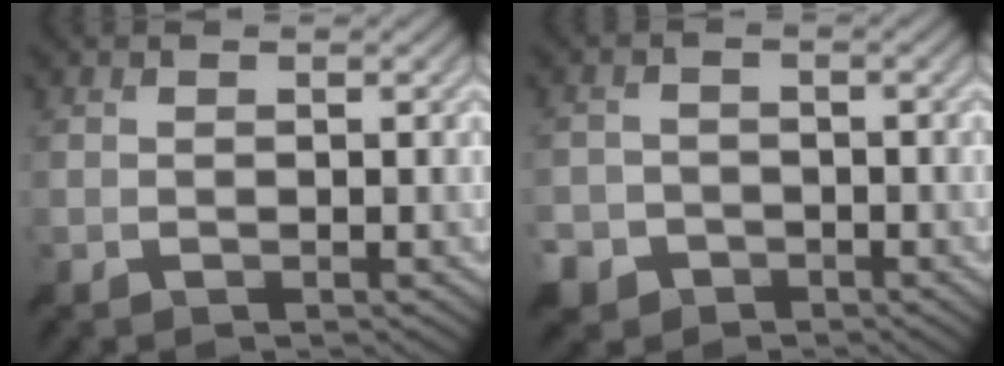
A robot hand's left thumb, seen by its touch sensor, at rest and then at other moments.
{"total": 3.9, "force": [-2.6, 2.8, 1.0], "torque": [-0.028, -0.004, -0.049]}